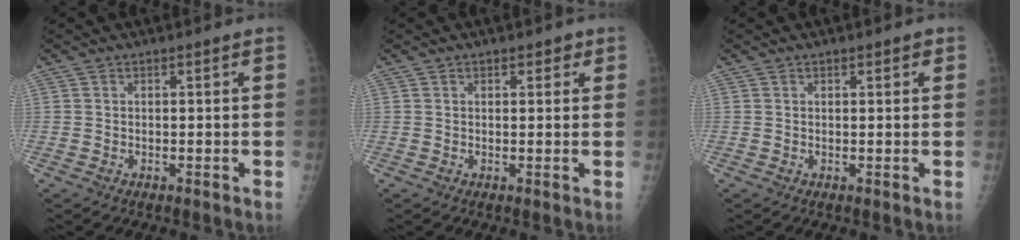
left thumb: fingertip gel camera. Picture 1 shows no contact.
{"total": 2.0, "force": [1.2, 1.2, 1.1], "torque": [0.002, -0.004, 0.013]}
{"total": 1.4, "force": [0.8, 0.6, 0.9], "torque": [-0.005, -0.002, 0.009]}